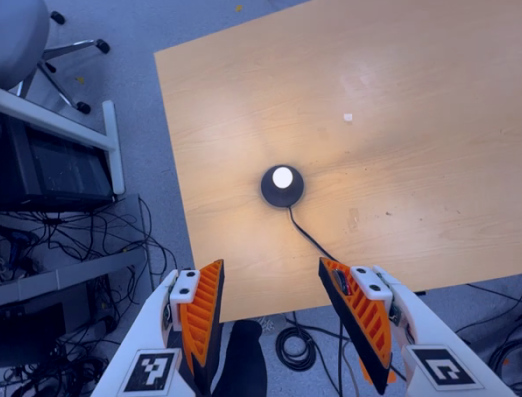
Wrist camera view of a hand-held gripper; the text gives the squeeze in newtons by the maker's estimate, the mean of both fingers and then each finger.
{"total": 0.0}